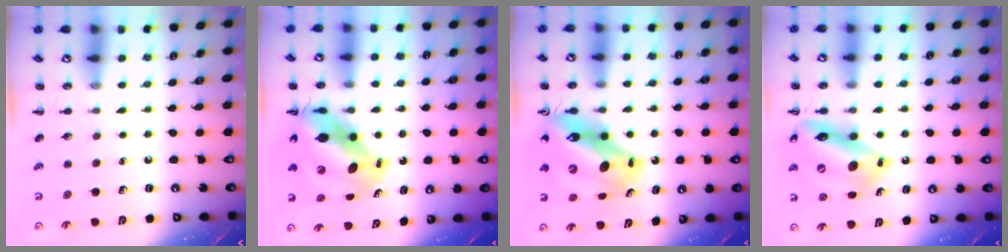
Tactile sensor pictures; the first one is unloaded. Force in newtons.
{"total": 10.4, "press": 10.0, "slide": 3.0}
{"total": 15.2, "press": 14.4, "slide": 4.7}
{"total": 17.1, "press": 16.7, "slide": 3.7}